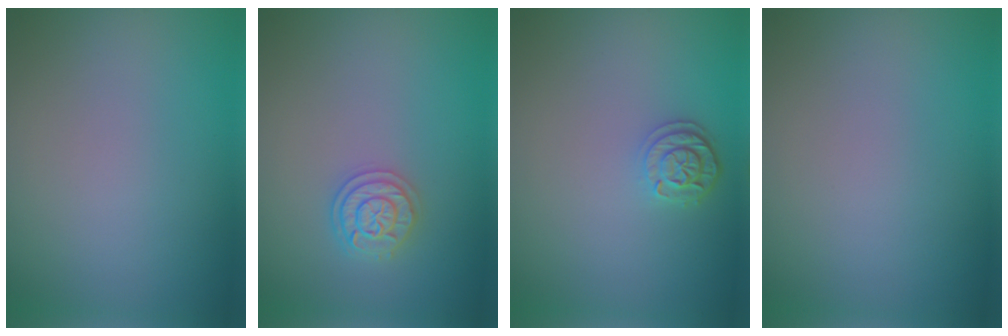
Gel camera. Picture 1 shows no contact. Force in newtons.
{"total": 2.4, "press": 2.4, "slide": 0.4}
{"total": 2.1, "press": 1.9, "slide": 0.9}
{"total": 0.0}